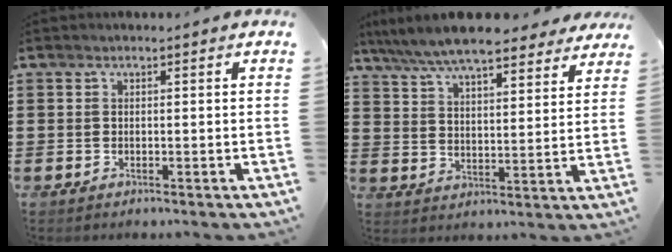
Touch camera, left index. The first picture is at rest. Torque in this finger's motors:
{"motor_torque": [2.14, 0.00, 0.16, -0.06]}